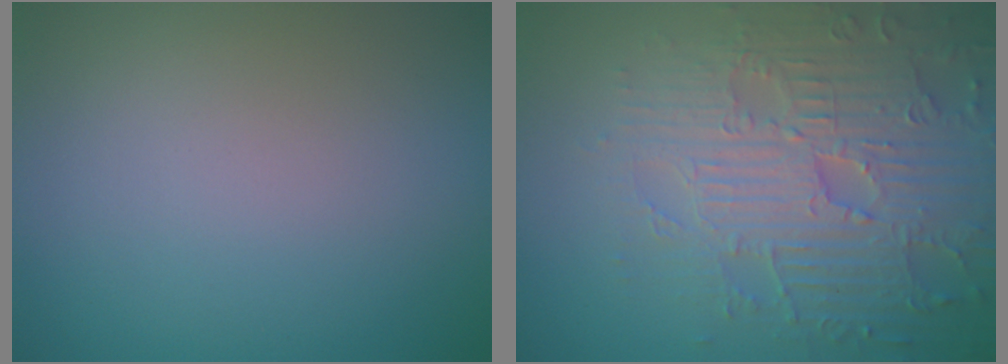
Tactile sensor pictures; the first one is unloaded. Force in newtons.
{"total": 7.0, "press": 5.6, "slide": 4.3}